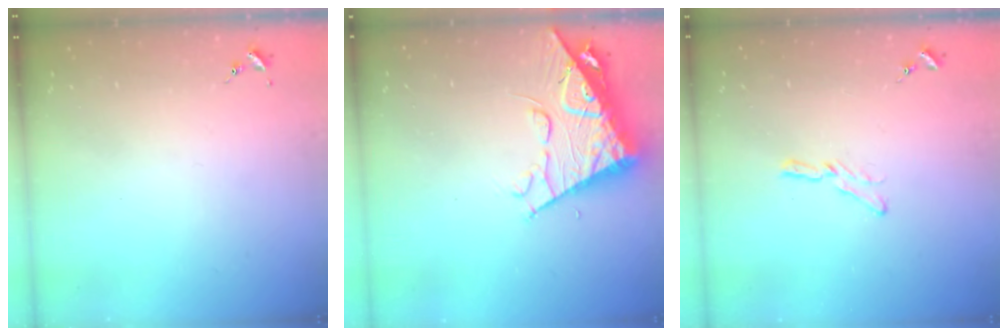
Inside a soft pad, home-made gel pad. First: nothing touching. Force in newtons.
{"total": 12.6, "press": 12.5, "slide": 1.4}
{"total": 5.9, "press": 5.9, "slide": 0.5}